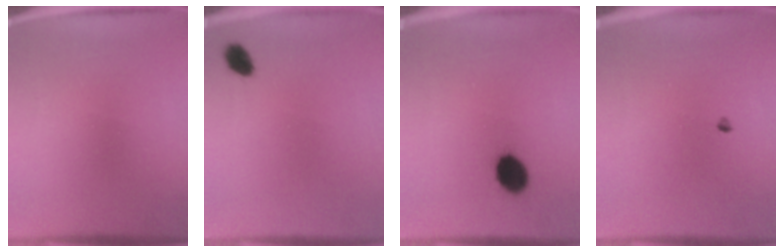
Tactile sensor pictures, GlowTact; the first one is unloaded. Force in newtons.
{"total": 3.0}
{"total": 6.8}
{"total": 0.7}